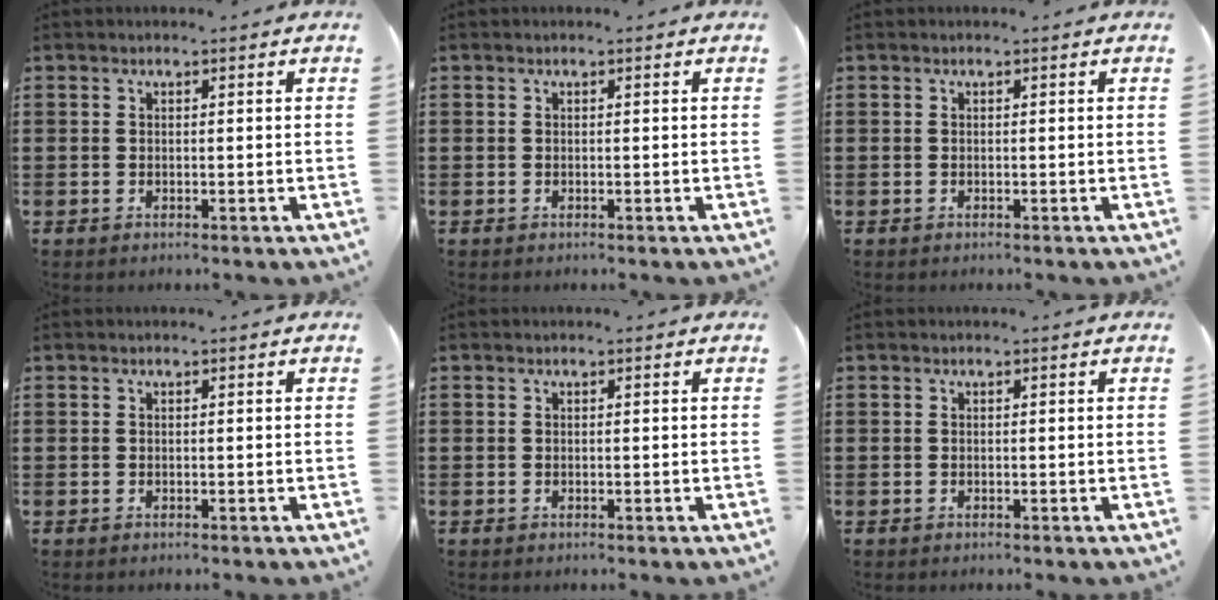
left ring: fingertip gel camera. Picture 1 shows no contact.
{"total": 0.0}
{"total": 0.0}
{"total": 0.0}
{"total": 0.0}
{"total": 0.0}